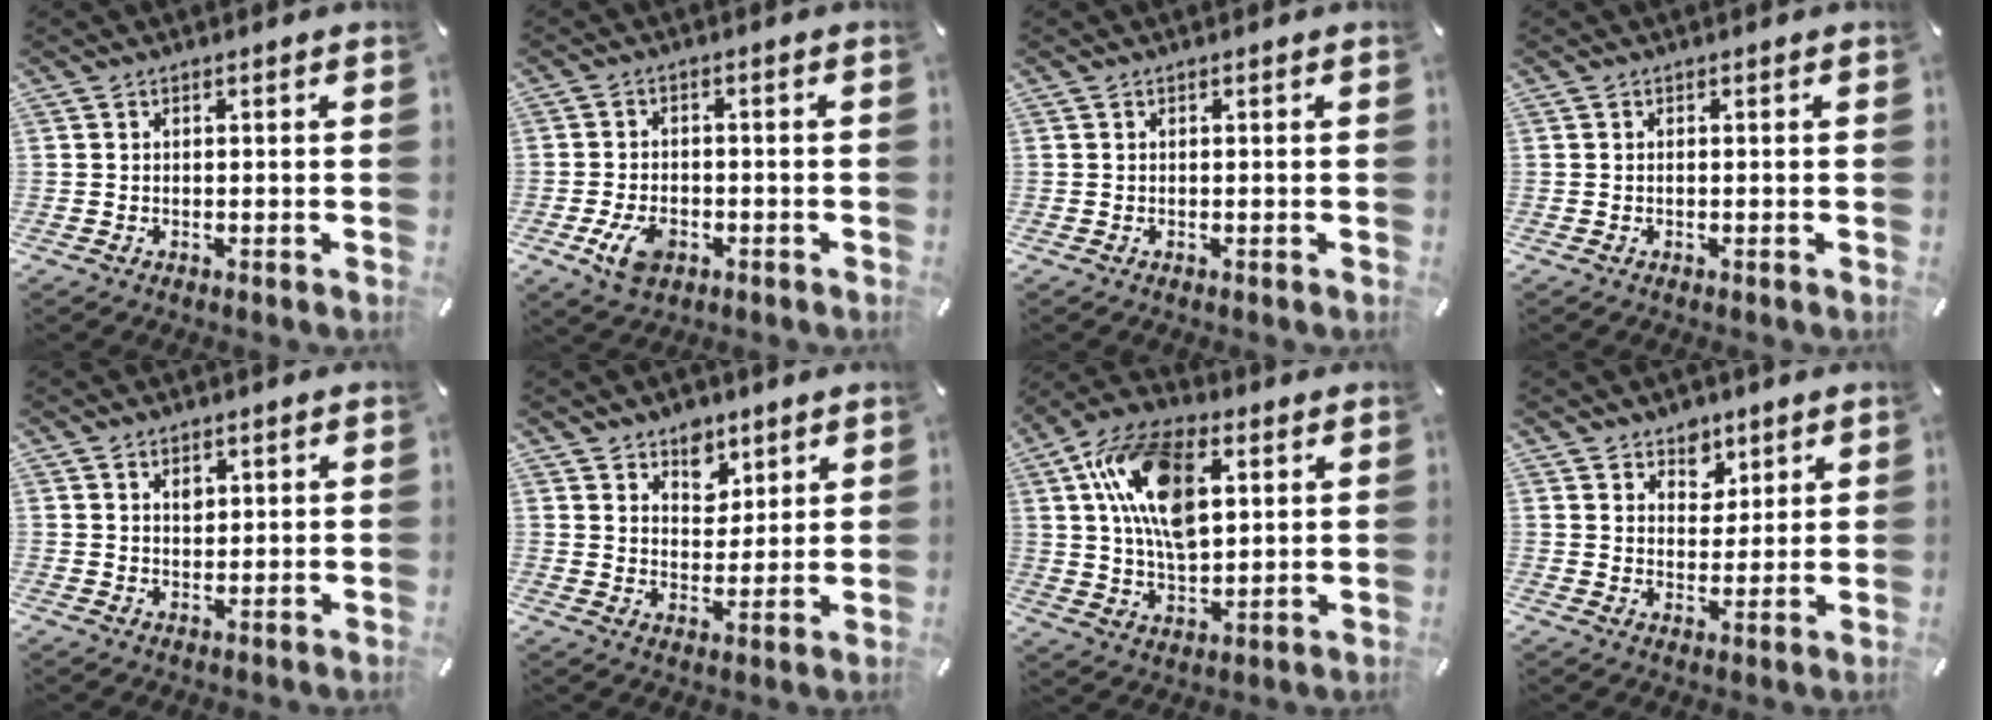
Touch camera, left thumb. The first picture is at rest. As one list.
[{"total": 6.4, "force": [-2.6, 4.1, 4.1], "torque": [-0.089, 0.008, -0.048]}, {"total": 0.0}, {"total": 0.0}, {"total": 2.2, "force": [1.1, 1.6, 1.0], "torque": [-0.005, -0.007, 0.018]}, {"total": 6.9, "force": [4.8, 5.0, 0.7], "torque": [-0.001, -0.032, 0.085]}, {"total": 17.9, "force": [5.9, 10.6, 13.1], "torque": [-0.263, 0.000, 0.103]}, {"total": 6.1, "force": [4.1, 4.5, 0.0], "torque": [0.006, -0.029, 0.073]}]